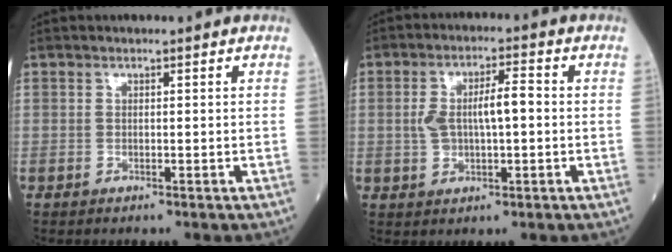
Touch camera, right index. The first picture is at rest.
{"total": 6.8, "force": [0.2, 2.3, 6.4], "torque": [-0.128, 0.018, 0.007]}